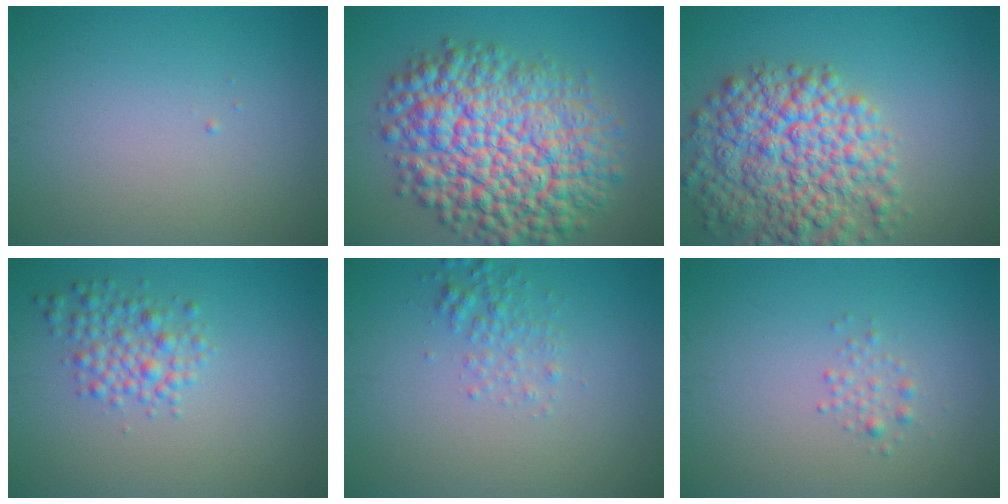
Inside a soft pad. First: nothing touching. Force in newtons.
{"total": 13.8, "press": 13.7, "slide": 0.5}
{"total": 9.5, "press": 9.5, "slide": 0.4}
{"total": 3.0, "press": 3.0, "slide": 0.1}
{"total": 2.0, "press": 2.0, "slide": 0.1}
{"total": 1.2, "press": 1.2, "slide": 0.0}